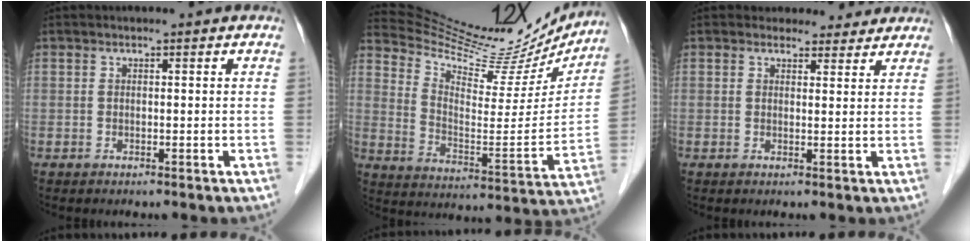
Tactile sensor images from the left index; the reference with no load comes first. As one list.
[{"total": 24.3, "force": [22.5, 5.3, 7.4], "torque": [-0.113, -0.046, 0.316]}, {"total": 4.6, "force": [4.2, 2.0, 0.2], "torque": [0.008, 0.004, 0.044]}]